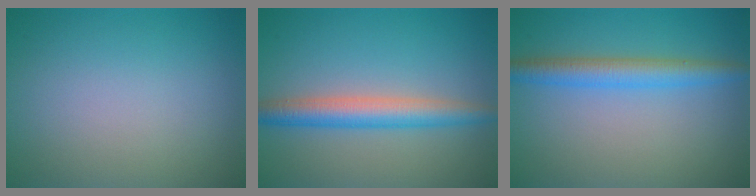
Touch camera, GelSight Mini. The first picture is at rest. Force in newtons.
{"total": 4.2, "press": 4.2, "slide": 0.1}
{"total": 3.6, "press": 3.6, "slide": 0.0}